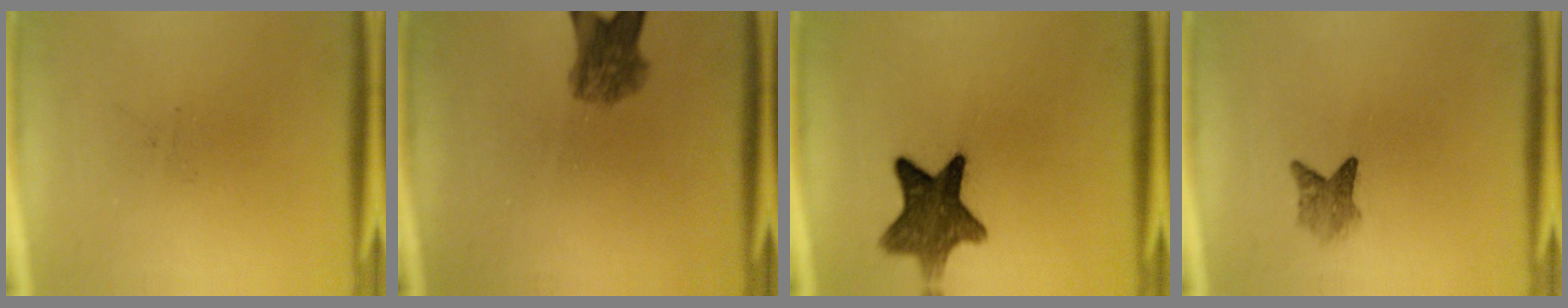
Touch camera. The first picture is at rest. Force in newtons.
{"total": 5.6}
{"total": 9.7}
{"total": 2.6}